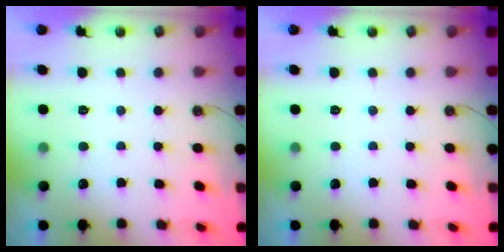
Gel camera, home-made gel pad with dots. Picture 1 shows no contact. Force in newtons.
{"total": 0.0}